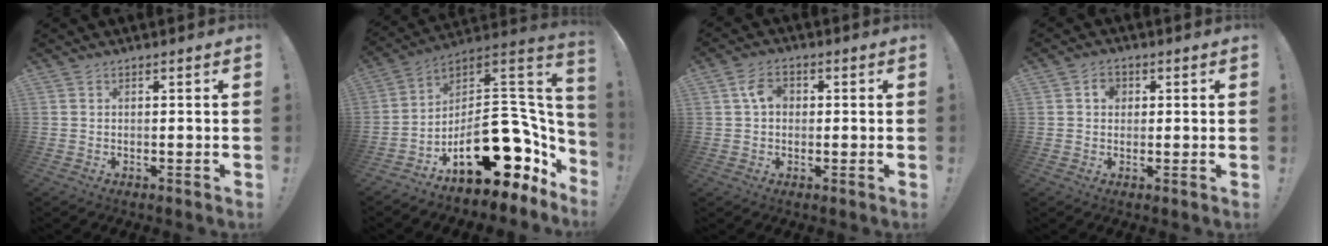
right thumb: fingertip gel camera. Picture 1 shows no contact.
{"total": 24.8, "force": [-8.2, 14.1, 18.7], "torque": [-0.252, 0.029, -0.103]}
{"total": 6.2, "force": [1.1, 4.2, 4.3], "torque": [-0.069, 0.011, 0.021]}
{"total": 3.6, "force": [0.7, 3.0, 1.8], "torque": [-0.031, 0.007, 0.012]}